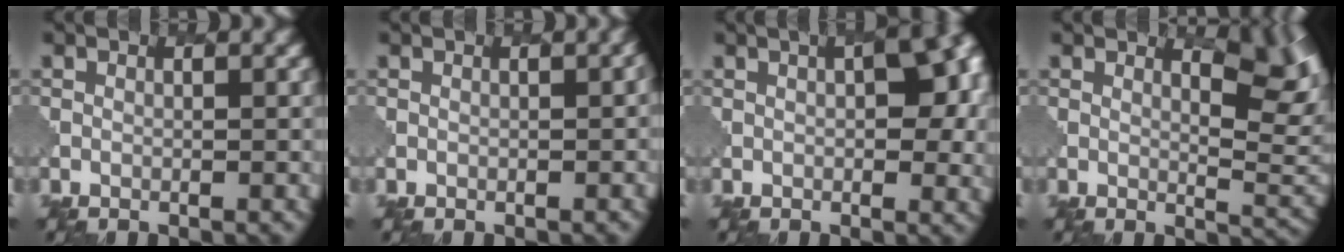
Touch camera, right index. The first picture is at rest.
{"total": 1.5, "force": [-0.4, 0.6, 1.3], "torque": [-0.012, 0.002, 0.002]}
{"total": 6.3, "force": [0.9, 2.9, 5.6], "torque": [-0.049, 0.008, 0.007]}
{"total": 5.7, "force": [3.3, 1.9, 4.3], "torque": [-0.055, -0.008, 0.050]}